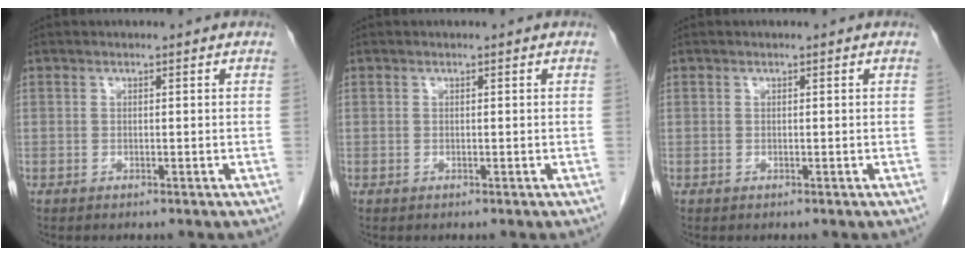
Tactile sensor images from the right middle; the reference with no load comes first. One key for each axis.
{"total": 0.0}
{"total": 0.0}